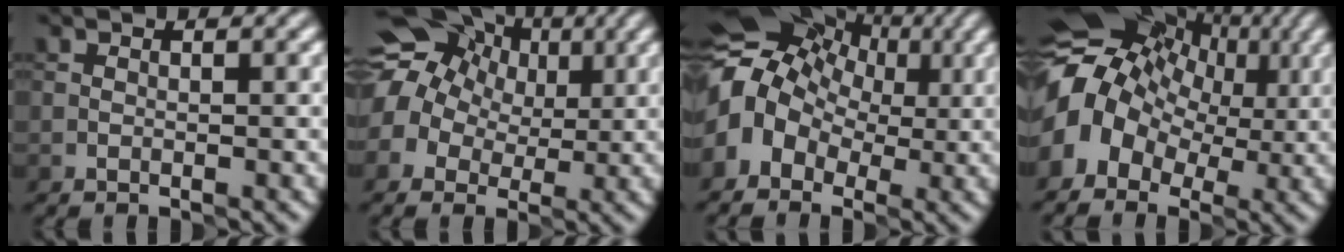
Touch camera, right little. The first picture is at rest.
{"total": 13.9, "force": [5.4, 11.0, 6.6], "torque": [-0.143, 0.048, 0.066]}
{"total": 9.2, "force": [1.6, 7.1, 5.7], "torque": [-0.087, 0.019, 0.026]}
{"total": 11.6, "force": [1.6, 8.8, 7.3], "torque": [-0.125, 0.021, 0.028]}